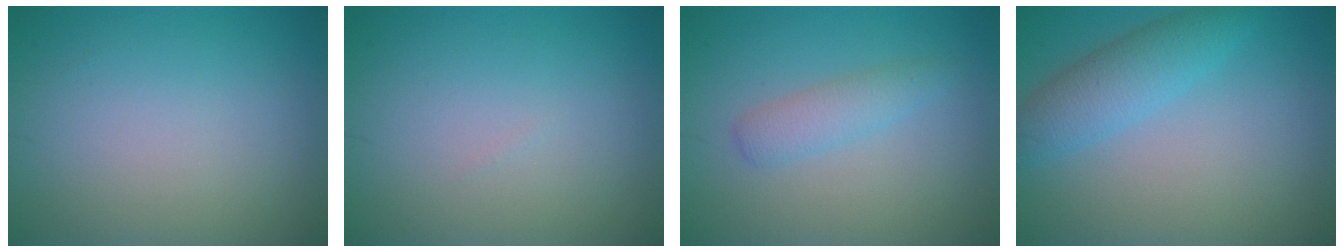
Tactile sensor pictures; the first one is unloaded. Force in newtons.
{"total": 0.0}
{"total": 2.0, "press": 2.0, "slide": 0.1}
{"total": 3.8, "press": 3.8, "slide": 0.1}